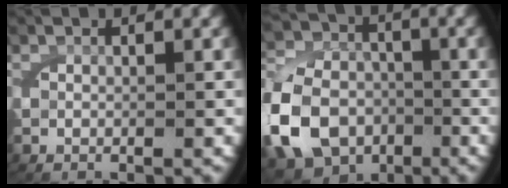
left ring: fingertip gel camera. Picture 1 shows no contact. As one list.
[{"total": 10.7, "force": [-4.0, 9.2, 3.7], "torque": [-0.097, -0.051, -0.060]}]